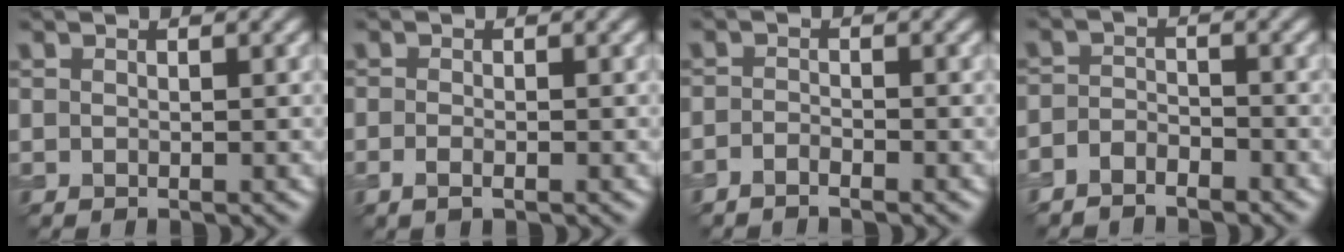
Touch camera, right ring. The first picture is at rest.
{"total": 0.8, "force": [-0.3, 0.1, 0.7], "torque": [-0.015, -0.004, -0.008]}
{"total": 0.9, "force": [-0.9, -0.1, 0.0], "torque": [-0.002, -0.002, -0.024]}
{"total": 2.2, "force": [-2.1, 0.7, 0.2], "torque": [-0.001, -0.001, -0.048]}